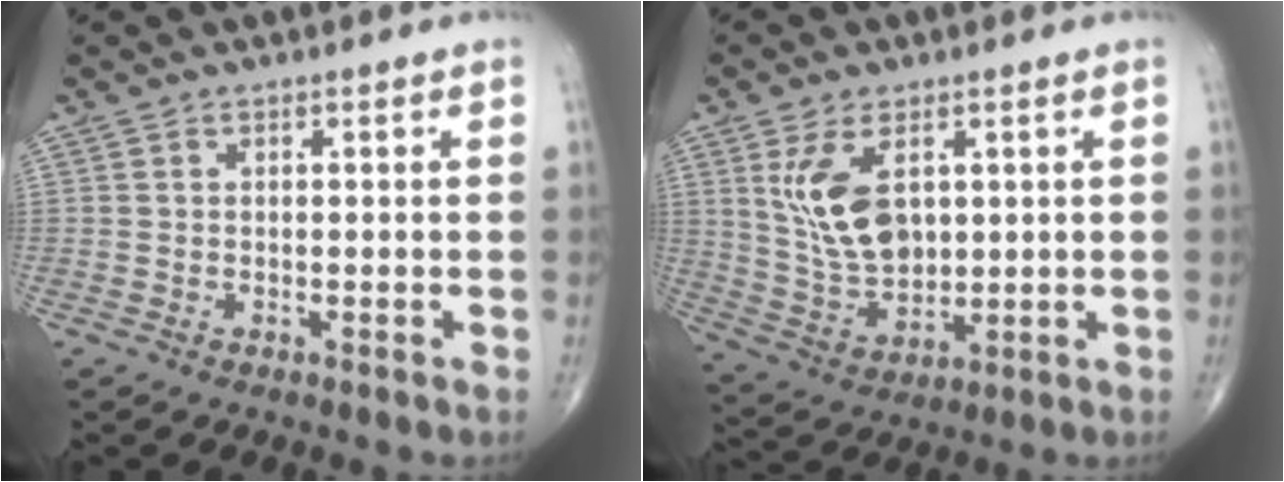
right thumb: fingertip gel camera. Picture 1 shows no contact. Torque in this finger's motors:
{"motor_torque": [-0.13, 0.63, 1.14, 0.29, 0.31]}